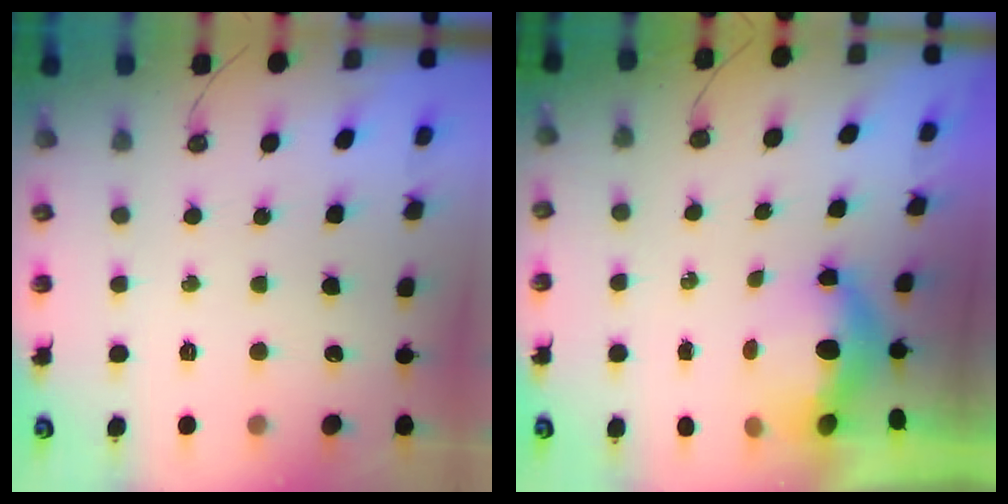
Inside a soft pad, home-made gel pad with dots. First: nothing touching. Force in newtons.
{"total": 11.4, "press": 6.5, "slide": 9.4}